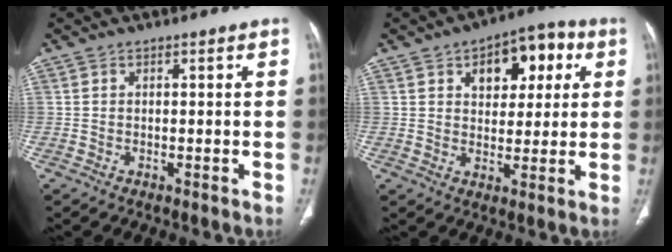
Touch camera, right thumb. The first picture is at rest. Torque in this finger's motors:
{"motor_torque": [-0.48, 1.72, 1.20, 0.54, 0.13]}